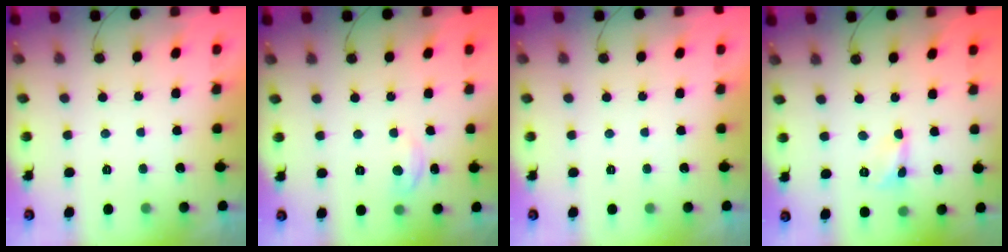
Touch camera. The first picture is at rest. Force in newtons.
{"total": 4.1, "press": 4.1, "slide": 0.4}
{"total": 0.0}
{"total": 1.6, "press": 1.6, "slide": 0.1}